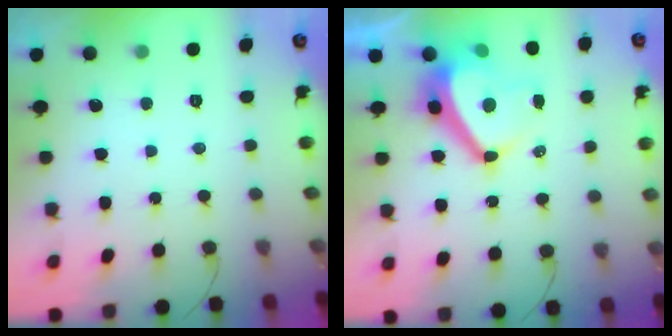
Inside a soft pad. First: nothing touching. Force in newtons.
{"total": 10.8, "press": 10.4, "slide": 3.1}